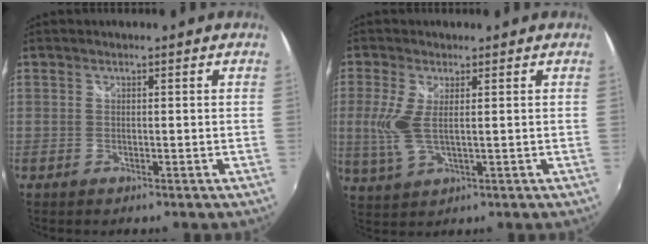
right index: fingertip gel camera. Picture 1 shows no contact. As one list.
[{"total": 6.3, "force": [0.8, 2.1, 5.9], "torque": [-0.137, -0.001, 0.020]}]